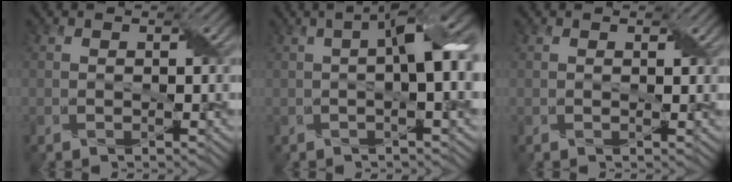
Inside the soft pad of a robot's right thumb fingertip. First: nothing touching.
{"total": 7.3, "force": [0.8, 1.9, 7.0], "torque": [-0.117, 0.016, 0.007]}
{"total": 0.6, "force": [0.4, 0.3, 0.4], "torque": [-0.005, 0.001, 0.007]}